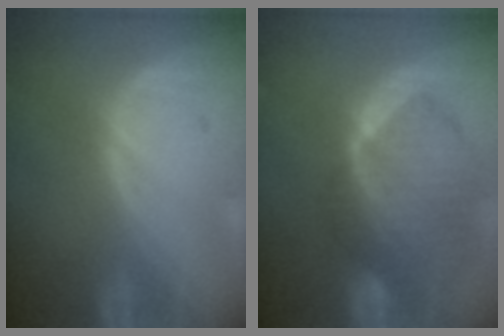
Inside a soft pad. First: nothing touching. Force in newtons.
{"total": 10.5, "press": 9.1, "slide": 5.2}